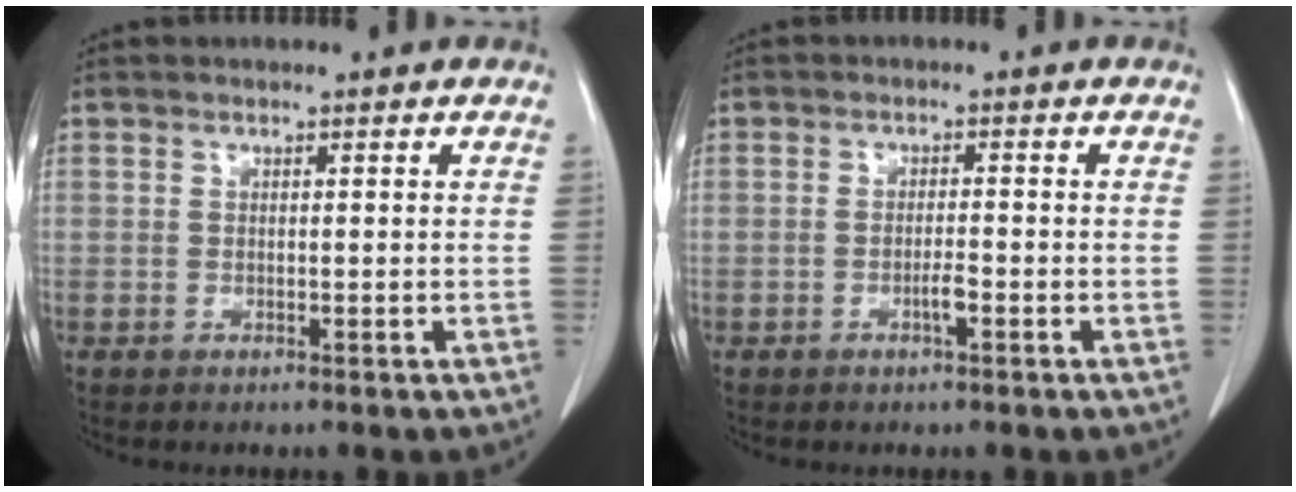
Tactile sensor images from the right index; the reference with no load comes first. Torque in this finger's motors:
{"motor_torque": [0.58, 0.04, 0.18, 0.06]}